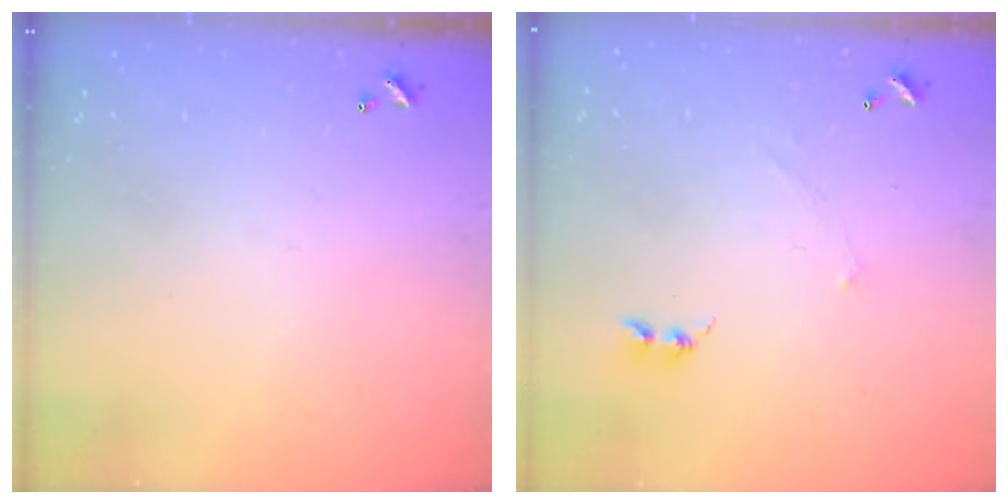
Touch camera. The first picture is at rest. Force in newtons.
{"total": 1.7, "press": 1.6, "slide": 0.4}